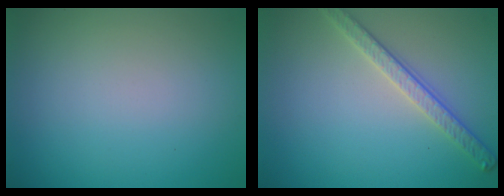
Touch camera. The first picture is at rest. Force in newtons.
{"total": 2.8, "press": 2.7, "slide": 0.8}